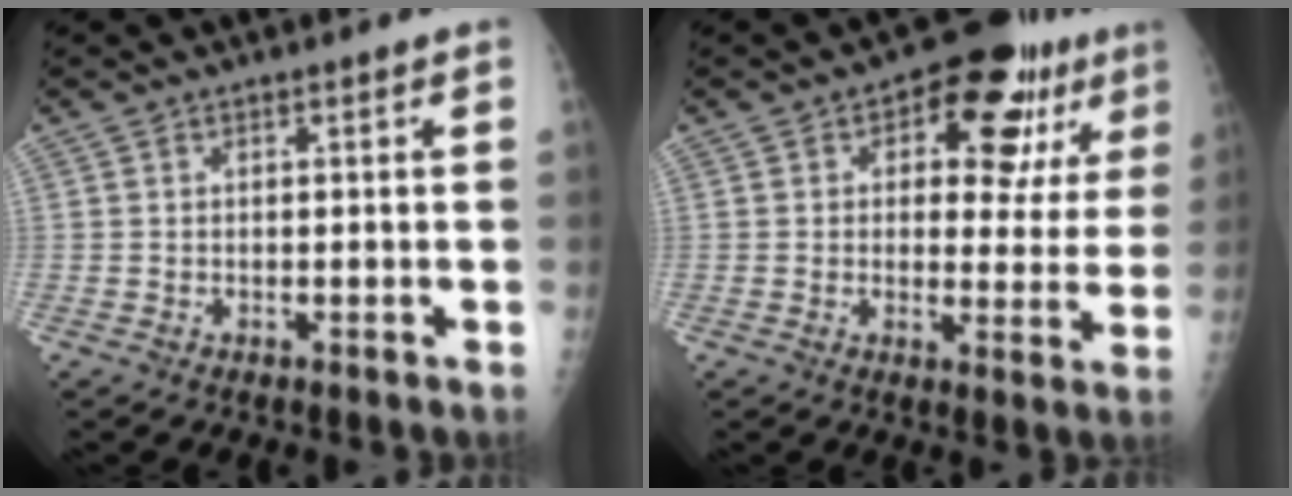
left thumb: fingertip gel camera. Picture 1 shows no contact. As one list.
[{"total": 15.1, "force": [6.2, 8.3, 11.0], "torque": [-0.085, -0.004, 0.077]}]